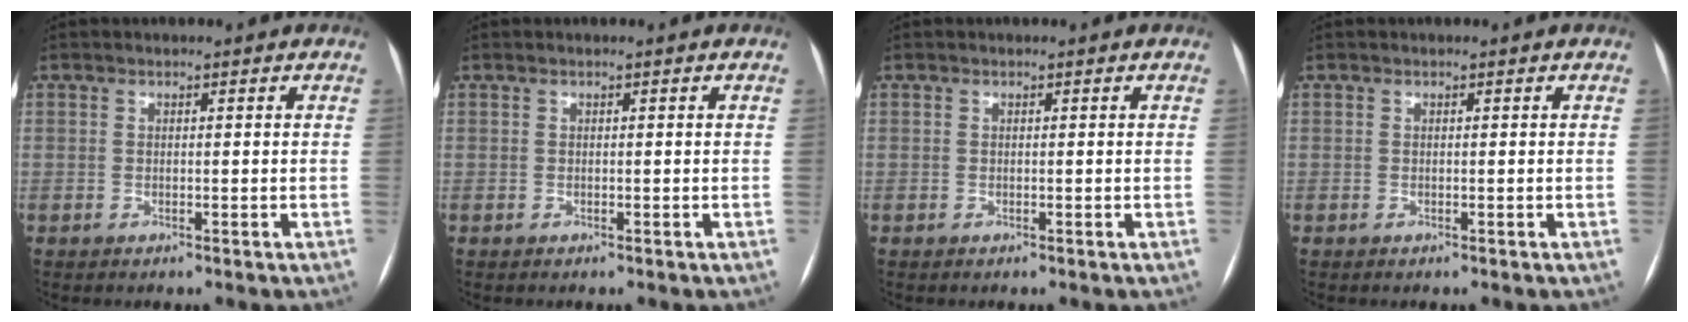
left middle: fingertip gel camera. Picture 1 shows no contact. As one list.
[{"total": 0.0}, {"total": 0.0}, {"total": 0.0}]